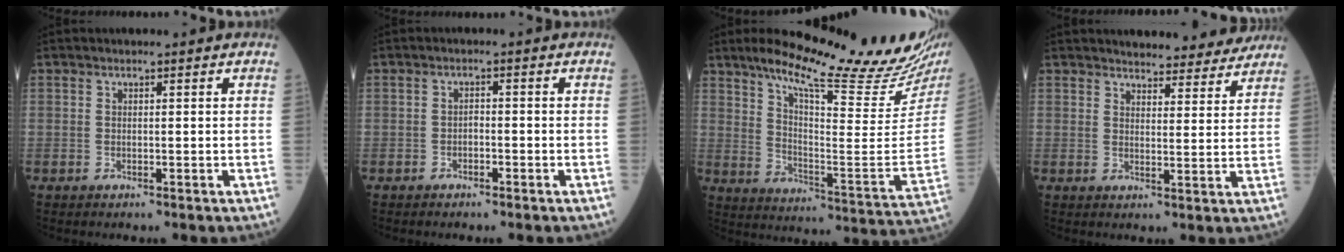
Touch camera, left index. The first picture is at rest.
{"total": 1.3, "force": [-0.8, 0.7, 0.7], "torque": [-0.007, 0.004, -0.016]}
{"total": 23.1, "force": [19.5, 1.3, 12.3], "torque": [-0.191, -0.066, 0.270]}
{"total": 10.4, "force": [9.9, 2.1, 2.3], "torque": [-0.014, -0.010, 0.111]}